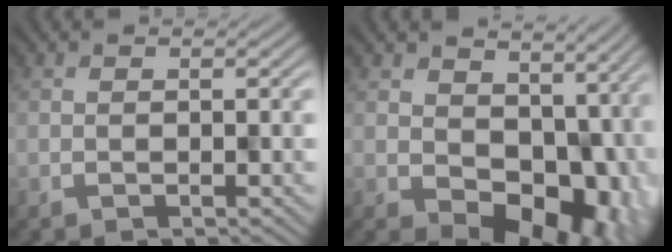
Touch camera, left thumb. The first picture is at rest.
{"total": 11.6, "force": [0.5, 8.2, 8.2], "torque": [-0.114, -0.039, 0.025]}